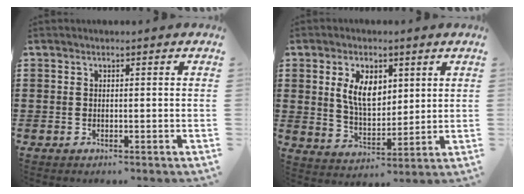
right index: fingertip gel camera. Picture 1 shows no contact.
{"total": 7.3, "force": [2.6, 4.1, 5.5], "torque": [-0.111, 0.009, 0.045]}